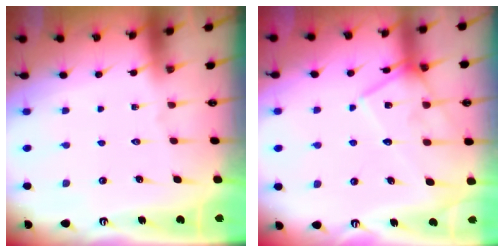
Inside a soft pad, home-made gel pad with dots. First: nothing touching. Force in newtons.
{"total": 13.5, "press": 13.5, "slide": 0.9}